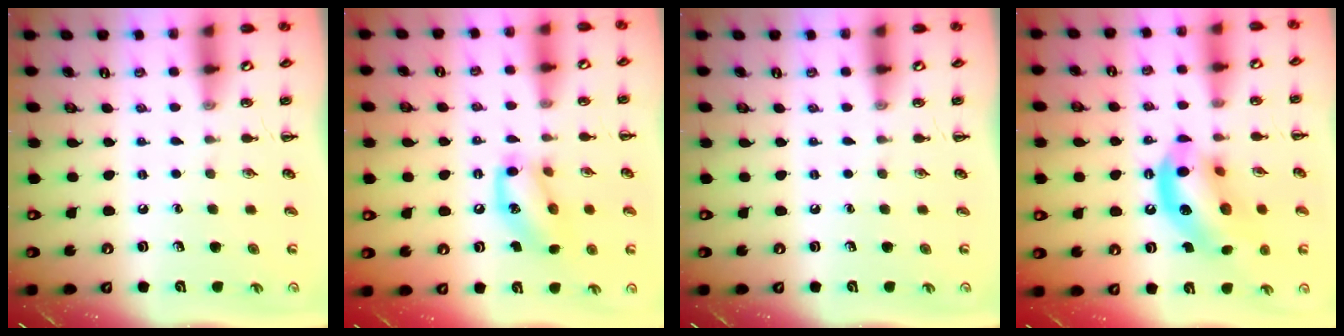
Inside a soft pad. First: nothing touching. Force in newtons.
{"total": 13.4, "press": 13.1, "slide": 2.4}
{"total": 0.0}
{"total": 15.6, "press": 15.4, "slide": 2.9}